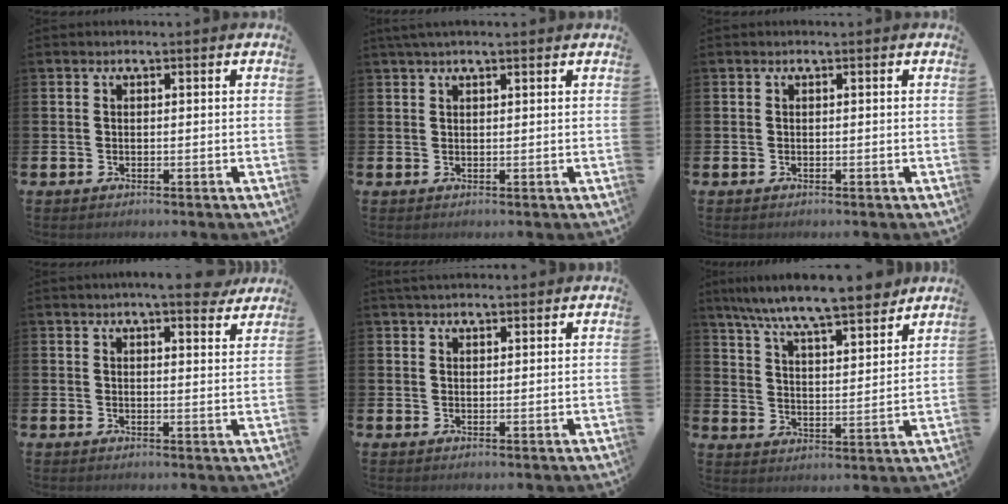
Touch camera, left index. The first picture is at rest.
{"total": 1.8, "force": [1.5, 0.3, 1.0], "torque": [-0.016, 0.003, 0.026]}
{"total": 0.0}
{"total": 5.5, "force": [5.0, 0.4, 2.2], "torque": [-0.032, -0.023, 0.086]}
{"total": 2.5, "force": [2.3, 0.6, 0.6], "torque": [-0.003, -0.008, 0.040]}
{"total": 9.2, "force": [8.6, 0.5, 3.3], "torque": [-0.088, -0.060, 0.149]}